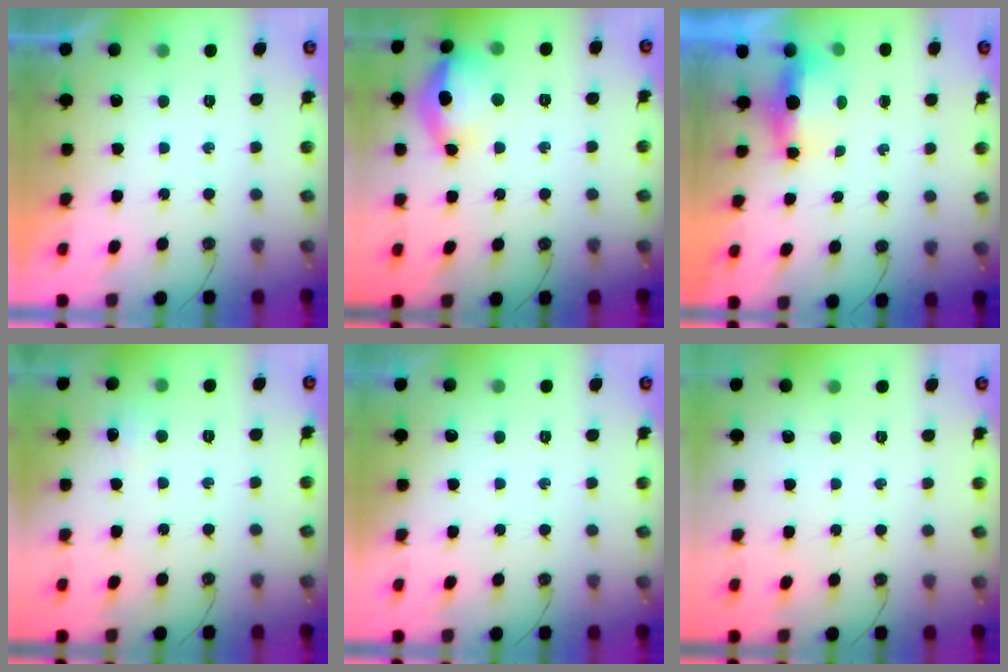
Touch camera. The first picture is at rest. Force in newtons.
{"total": 20.4, "press": 16.3, "slide": 12.3}
{"total": 5.1, "press": 4.9, "slide": 1.3}
{"total": 5.2, "press": 5.1, "slide": 0.7}
{"total": 9.5, "press": 2.4, "slide": 9.2}
{"total": 0.0}